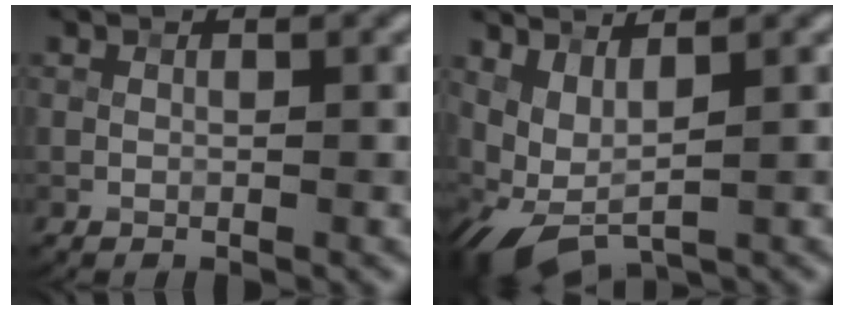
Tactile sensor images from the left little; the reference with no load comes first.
{"total": 4.4, "force": [0.6, 2.0, 3.9], "torque": [-0.101, -0.006, 0.019]}